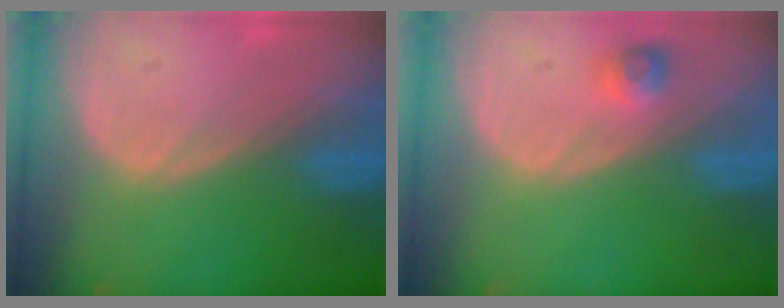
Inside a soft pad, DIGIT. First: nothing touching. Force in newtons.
{"total": 2.2, "press": 2.2, "slide": 0.4}